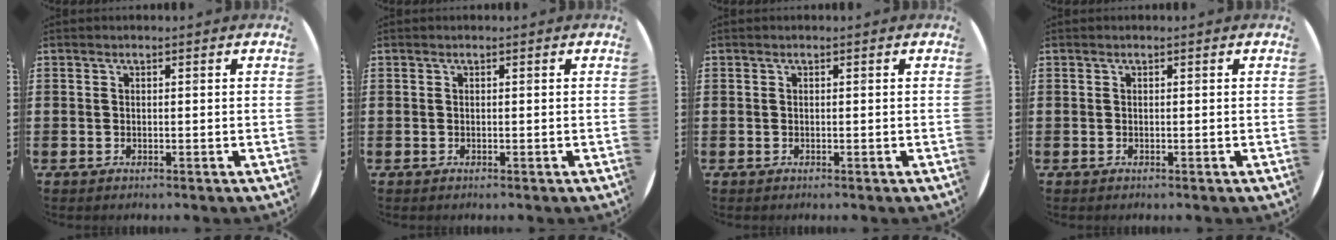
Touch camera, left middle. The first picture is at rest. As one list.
[{"total": 0.0}, {"total": 0.0}, {"total": 0.0}]